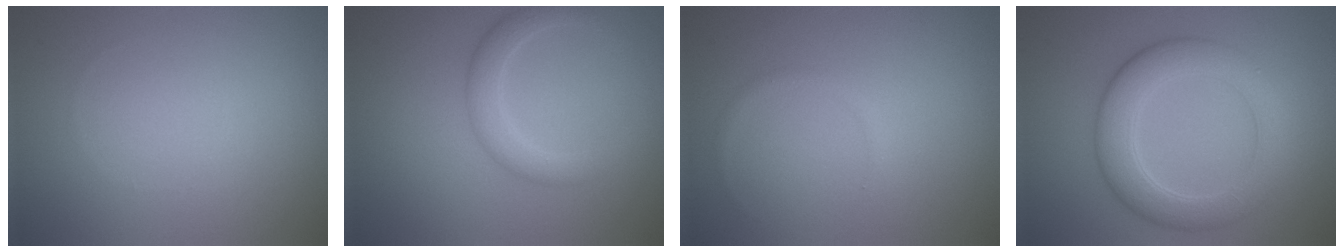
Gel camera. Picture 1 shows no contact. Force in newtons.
{"total": 2.8, "press": 2.7, "slide": 0.2}
{"total": 0.6, "press": 0.6, "slide": 0.0}
{"total": 5.5, "press": 5.5, "slide": 0.0}